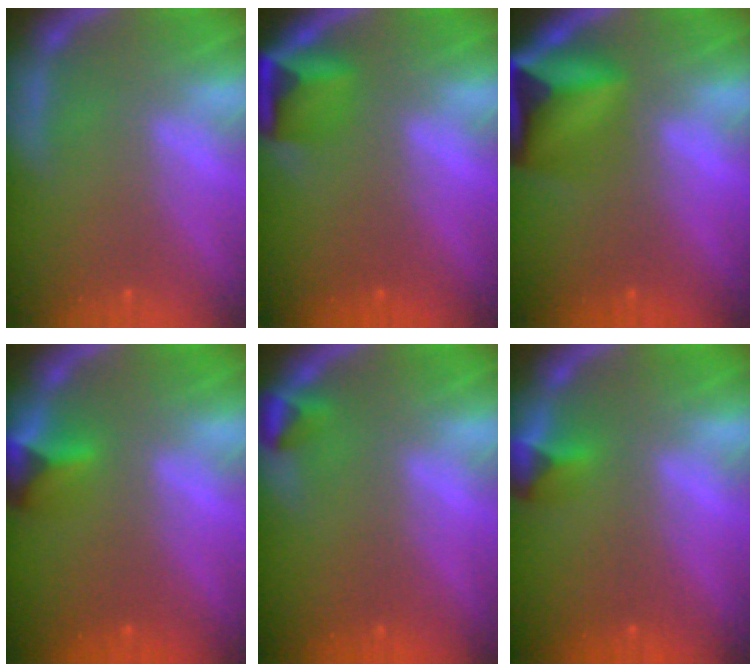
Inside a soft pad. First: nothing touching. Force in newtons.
{"total": 4.4}
{"total": 9.5}
{"total": 2.9}
{"total": 1.5}
{"total": 1.9}